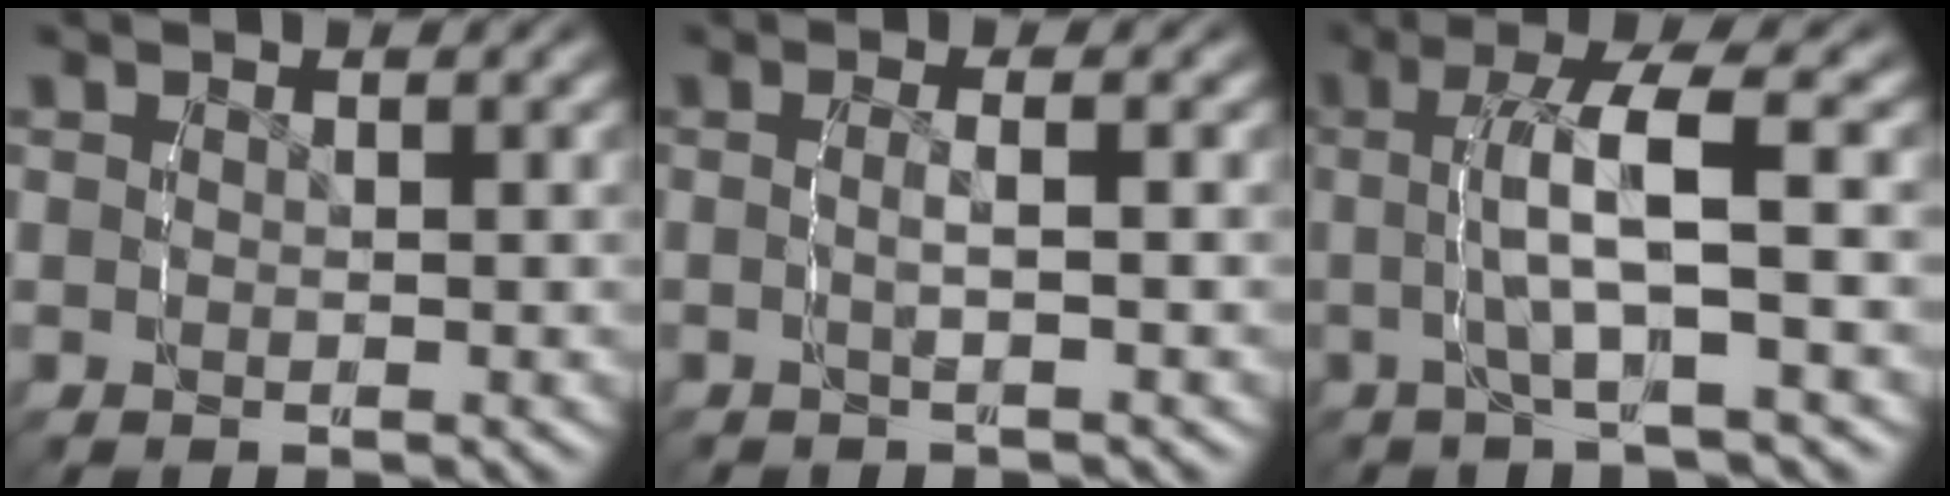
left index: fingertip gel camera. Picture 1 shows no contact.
{"total": 1.6, "force": [-0.7, -0.2, 1.4], "torque": [-0.032, 0.003, -0.017]}
{"total": 4.5, "force": [-0.3, 0.3, 4.4], "torque": [-0.086, 0.013, -0.013]}